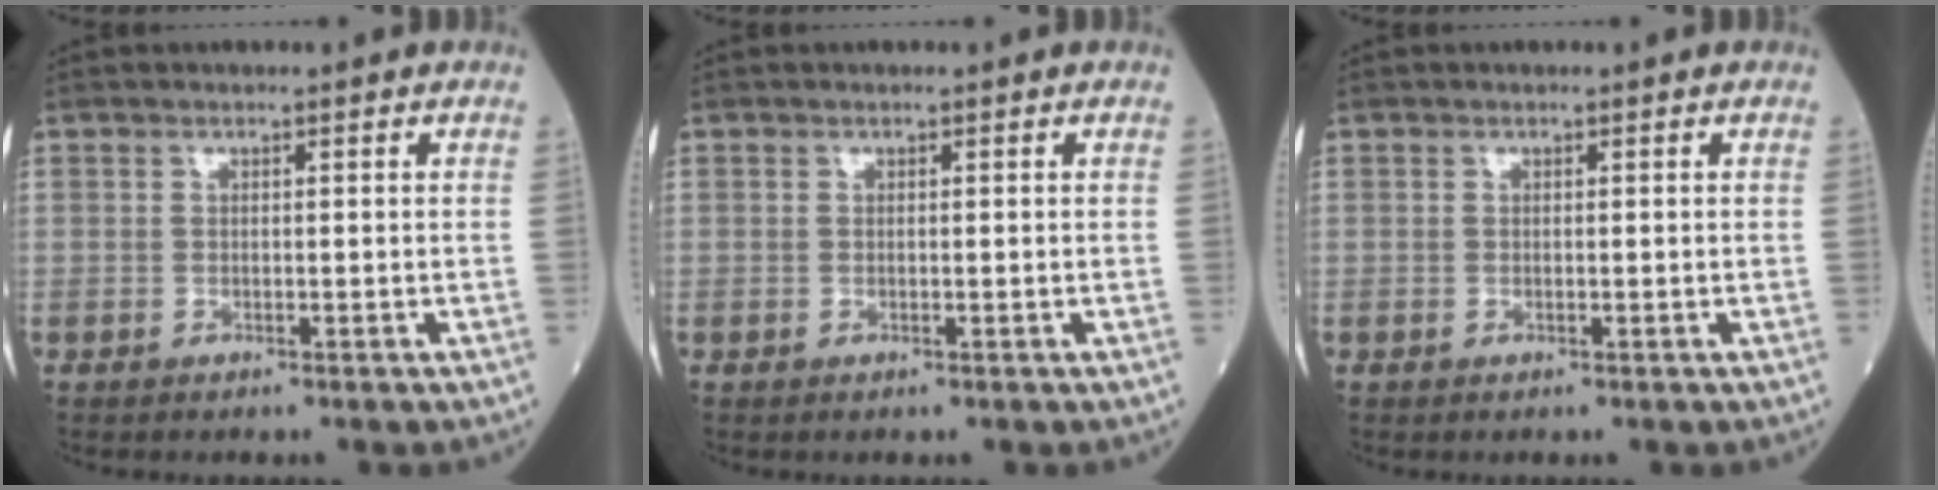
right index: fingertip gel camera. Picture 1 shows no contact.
{"total": 0.0}
{"total": 0.0}